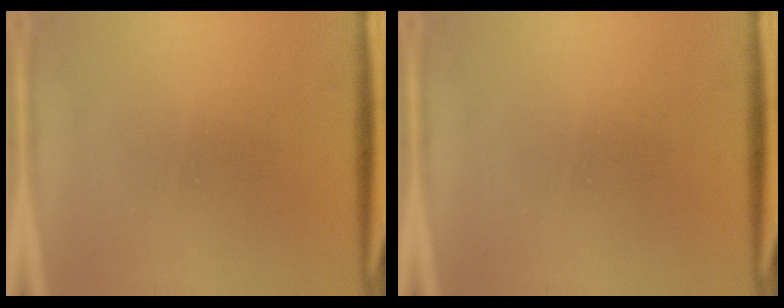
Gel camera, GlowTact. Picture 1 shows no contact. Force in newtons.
{"total": 0.0}